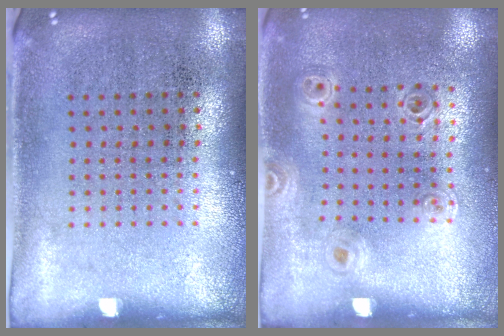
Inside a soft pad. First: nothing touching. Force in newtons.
{"total": 1.0, "press": 0.9, "slide": 0.2}